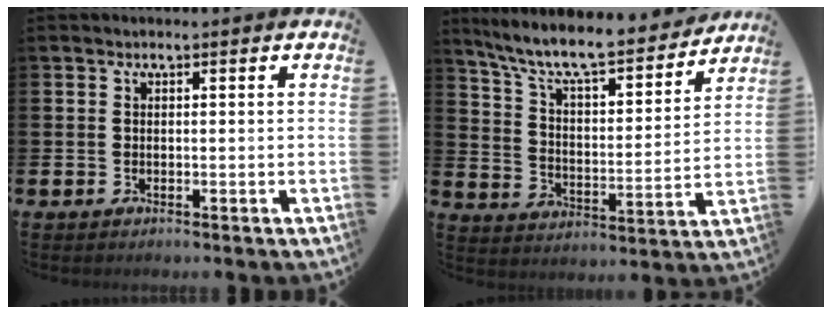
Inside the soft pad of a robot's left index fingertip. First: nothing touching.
{"total": 9.4, "force": [8.5, 1.7, 3.8], "torque": [-0.107, -0.059, 0.142]}